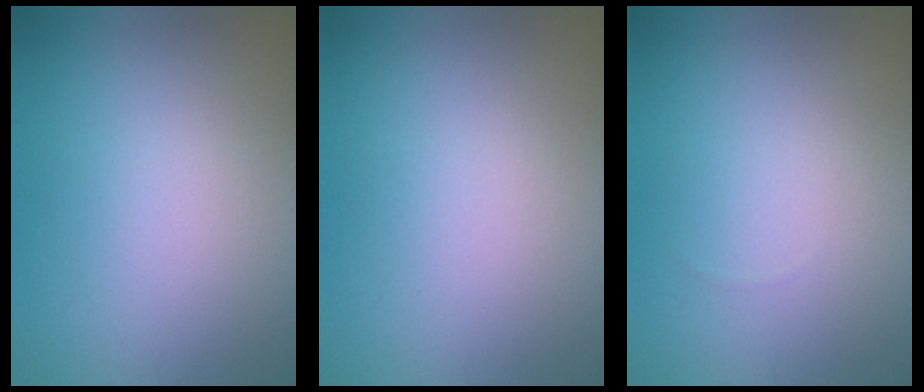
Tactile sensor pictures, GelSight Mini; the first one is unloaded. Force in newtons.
{"total": 0.0}
{"total": 0.0}